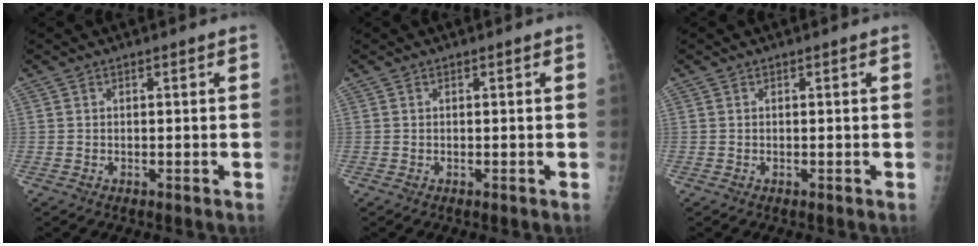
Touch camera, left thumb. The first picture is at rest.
{"total": 0.0}
{"total": 0.0}